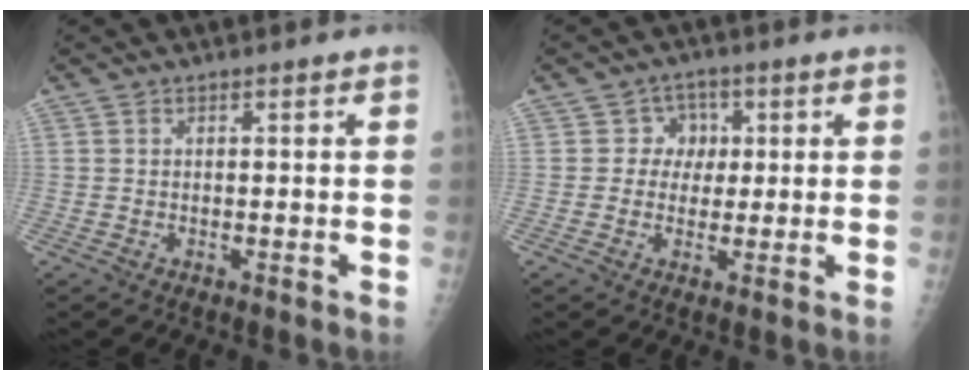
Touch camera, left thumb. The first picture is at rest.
{"total": 4.5, "force": [0.8, 4.2, 1.3], "torque": [0.022, 0.010, 0.003]}